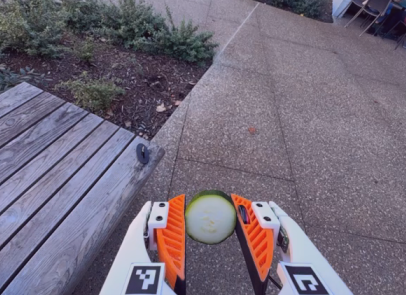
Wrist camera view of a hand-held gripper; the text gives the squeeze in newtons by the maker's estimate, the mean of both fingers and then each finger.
{"total": 7.6, "left": 7.6, "right": 7.6}